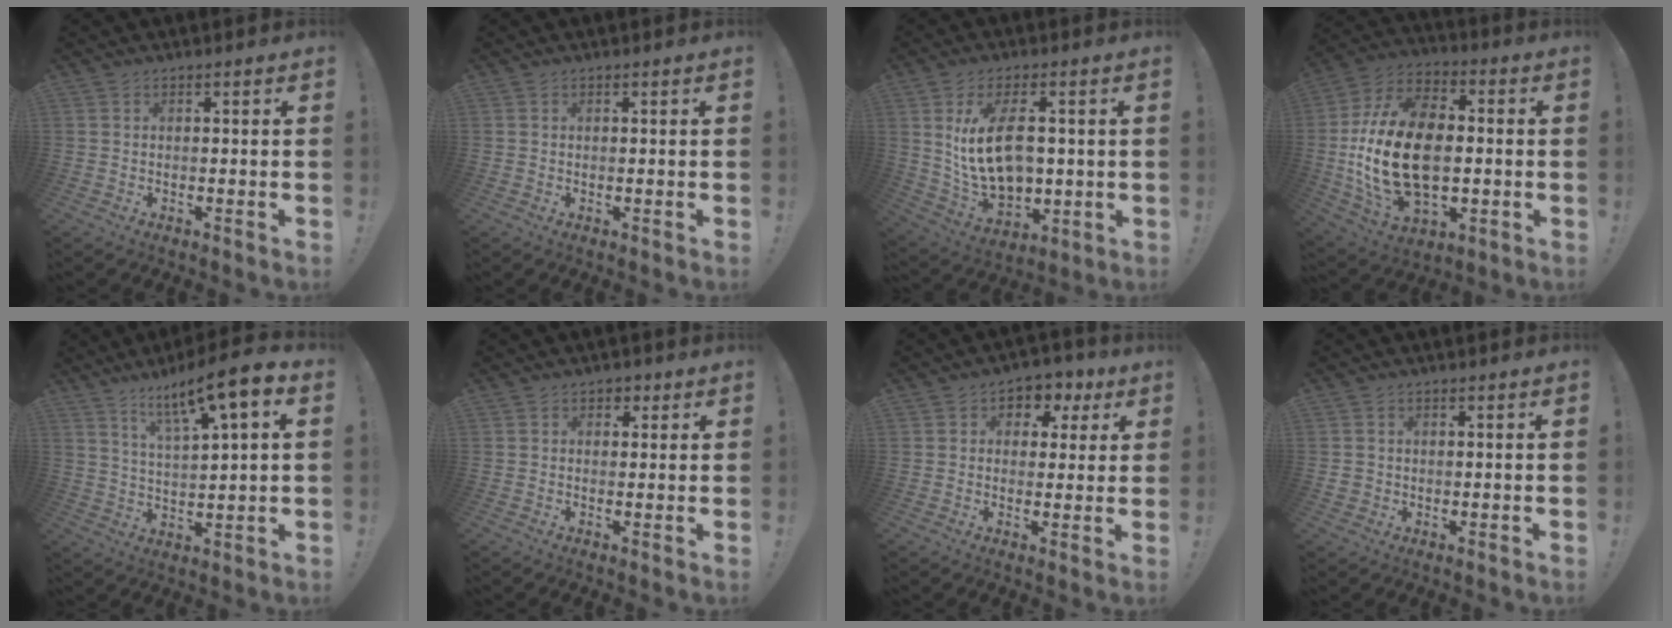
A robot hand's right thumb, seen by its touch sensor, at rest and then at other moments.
{"total": 0.0}
{"total": 16.2, "force": [2.6, 9.8, 12.6], "torque": [-0.231, -0.015, 0.049]}
{"total": 26.4, "force": [-2.1, 17.0, 20.2], "torque": [-0.392, 0.022, -0.025]}
{"total": 11.7, "force": [7.1, 1.6, 9.2], "torque": [-0.151, -0.044, 0.107]}
{"total": 2.6, "force": [0.9, 2.2, 1.0], "torque": [-0.006, 0.001, 0.015]}
{"total": 5.4, "force": [1.0, 5.0, 1.9], "torque": [-0.012, -0.004, 0.018]}
{"total": 2.2, "force": [0.4, 2.1, 0.6], "torque": [-0.012, 0.003, 0.010]}